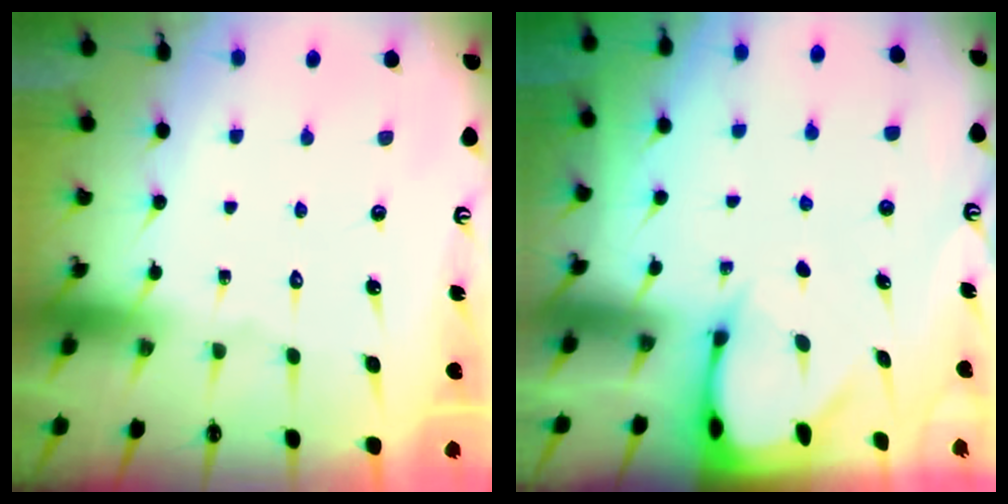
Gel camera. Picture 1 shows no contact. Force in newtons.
{"total": 2.9, "press": 2.9, "slide": 0.4}